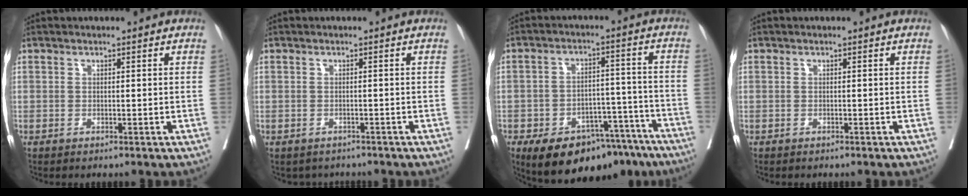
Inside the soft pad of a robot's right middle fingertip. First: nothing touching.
{"total": 2.6, "force": [-2.2, 1.4, 0.0], "torque": [0.001, 0.004, -0.032]}
{"total": 17.1, "force": [-12.3, 8.4, 8.4], "torque": [-0.109, 0.026, -0.172]}
{"total": 0.0}